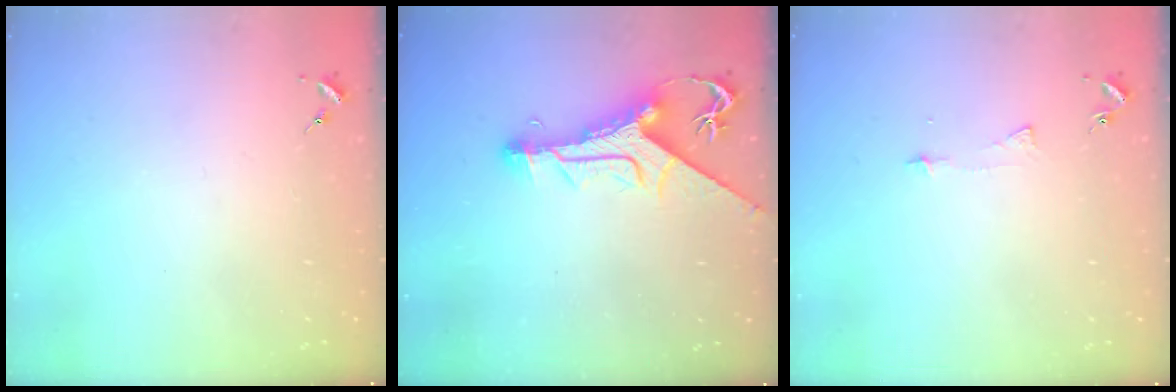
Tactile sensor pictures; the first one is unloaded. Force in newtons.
{"total": 12.1, "press": 12.0, "slide": 1.2}
{"total": 4.0, "press": 4.0, "slide": 0.3}